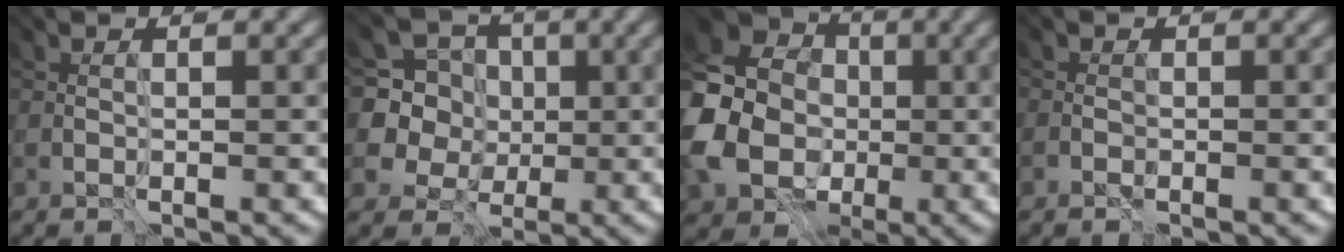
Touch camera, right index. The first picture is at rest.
{"total": 8.0, "force": [2.0, 7.5, 1.6], "torque": [-0.055, 0.014, 0.031]}
{"total": 11.0, "force": [-1.0, 9.8, 5.0], "torque": [-0.137, -0.024, -0.029]}
{"total": 0.7, "force": [-0.5, 0.5, -0.1], "torque": [-0.001, -0.002, -0.011]}